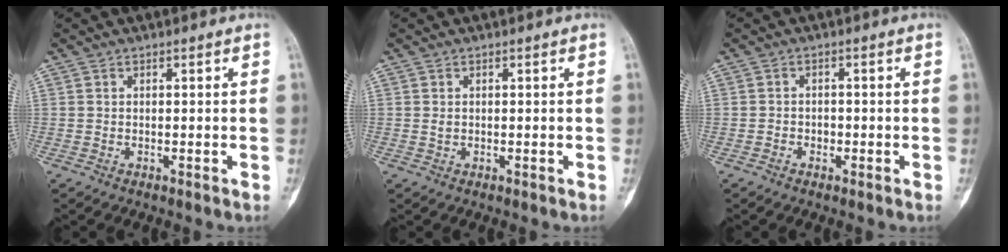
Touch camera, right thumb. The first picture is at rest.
{"total": 0.8, "force": [0.2, 0.6, 0.5], "torque": [-0.007, 0.003, 0.005]}
{"total": 1.4, "force": [-0.4, 1.2, 0.5], "torque": [0.002, 0.006, -0.008]}